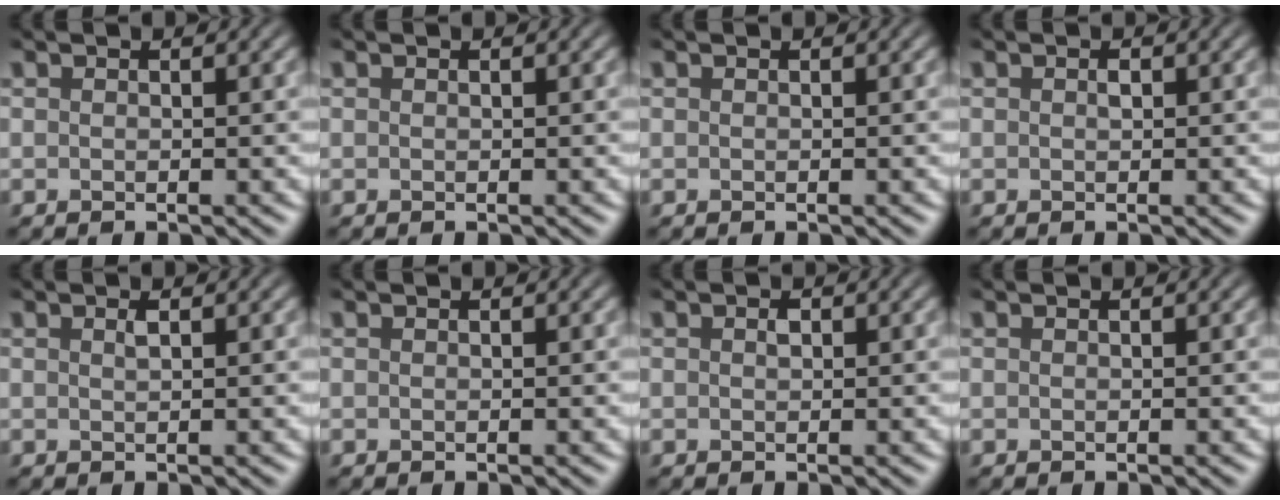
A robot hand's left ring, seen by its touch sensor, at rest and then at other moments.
{"total": 0.0}
{"total": 0.0}
{"total": 0.5, "force": [0.1, 0.3, 0.4], "torque": [-0.007, 0.000, 0.001]}
{"total": 0.7, "force": [0.3, 0.2, 0.6], "torque": [-0.011, 0.002, 0.005]}
{"total": 0.0}
{"total": 0.6, "force": [0.2, 0.4, 0.4], "torque": [-0.008, 0.001, 0.001]}
{"total": 0.0}